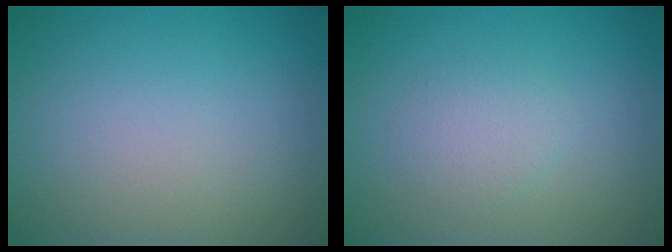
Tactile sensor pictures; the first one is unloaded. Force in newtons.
{"total": 1.7, "press": 1.7, "slide": 0.0}